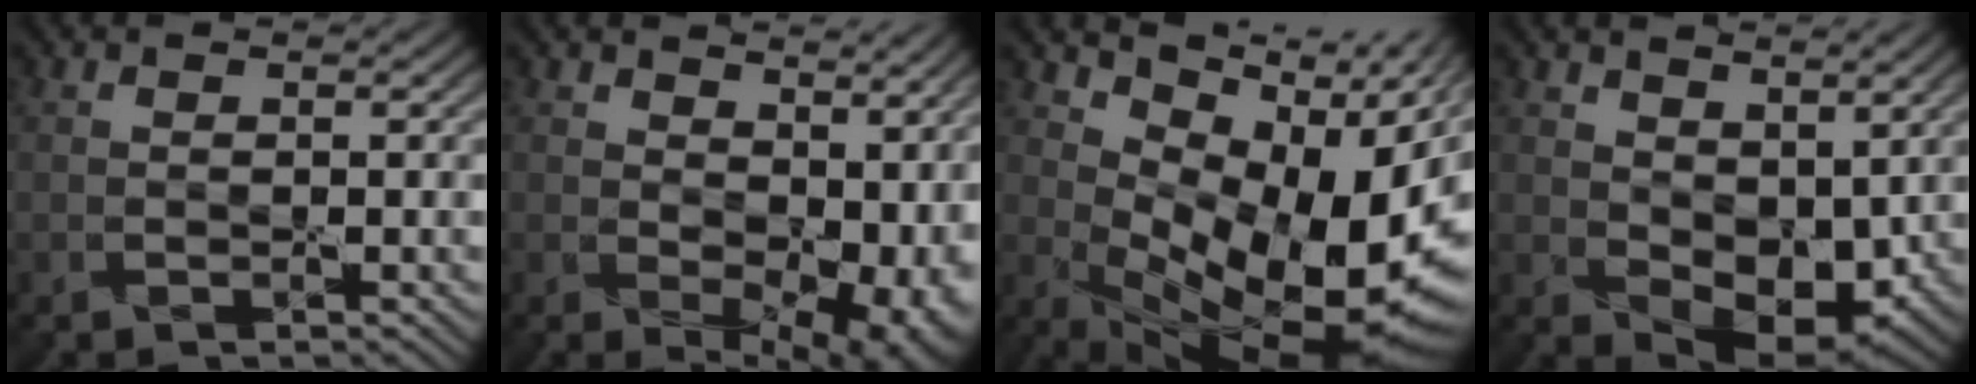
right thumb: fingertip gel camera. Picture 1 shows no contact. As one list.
[{"total": 12.9, "force": [2.2, 8.3, 9.6], "torque": [-0.117, -0.026, 0.081]}, {"total": 16.3, "force": [1.9, 8.9, 13.6], "torque": [-0.196, -0.023, 0.058]}, {"total": 7.6, "force": [1.7, 4.7, 5.7], "torque": [-0.106, -0.015, 0.037]}]